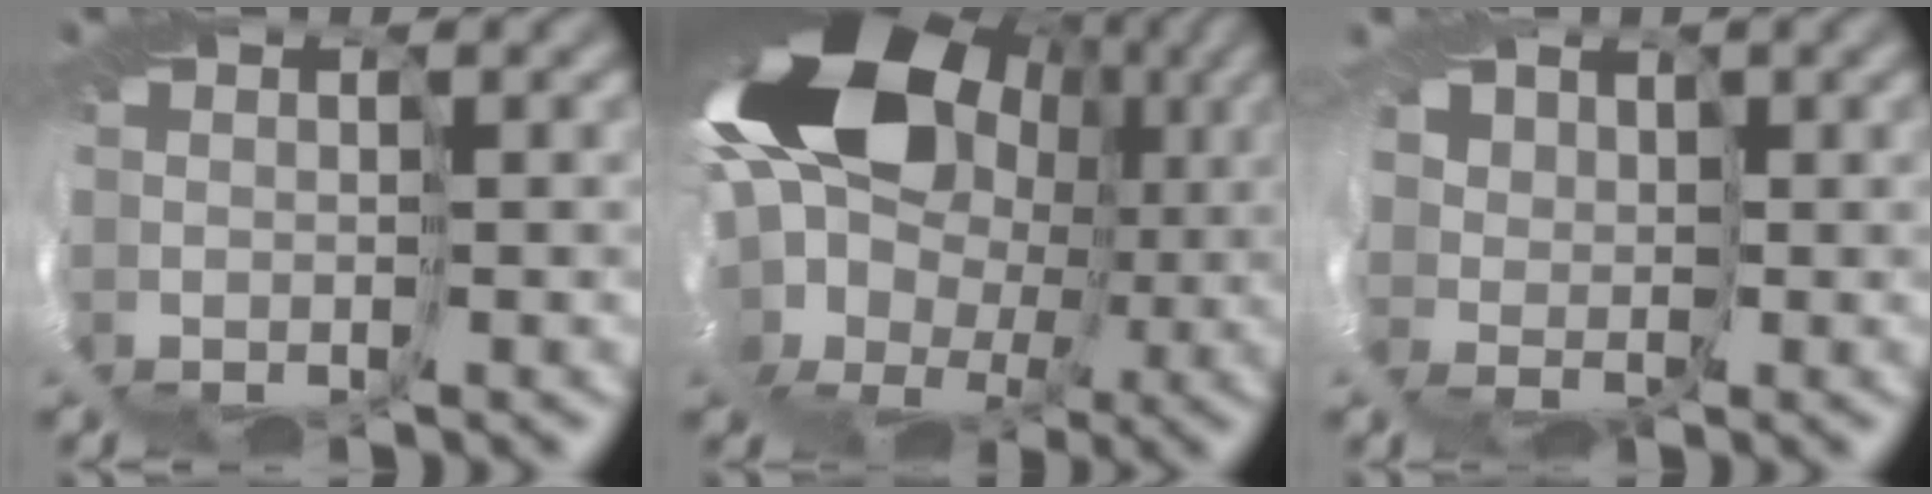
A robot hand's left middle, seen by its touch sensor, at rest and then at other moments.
{"total": 19.7, "force": [3.1, 15.0, 12.3], "torque": [-0.226, 0.011, -0.018]}
{"total": 4.4, "force": [2.9, 3.2, 0.7], "torque": [-0.018, 0.025, 0.006]}